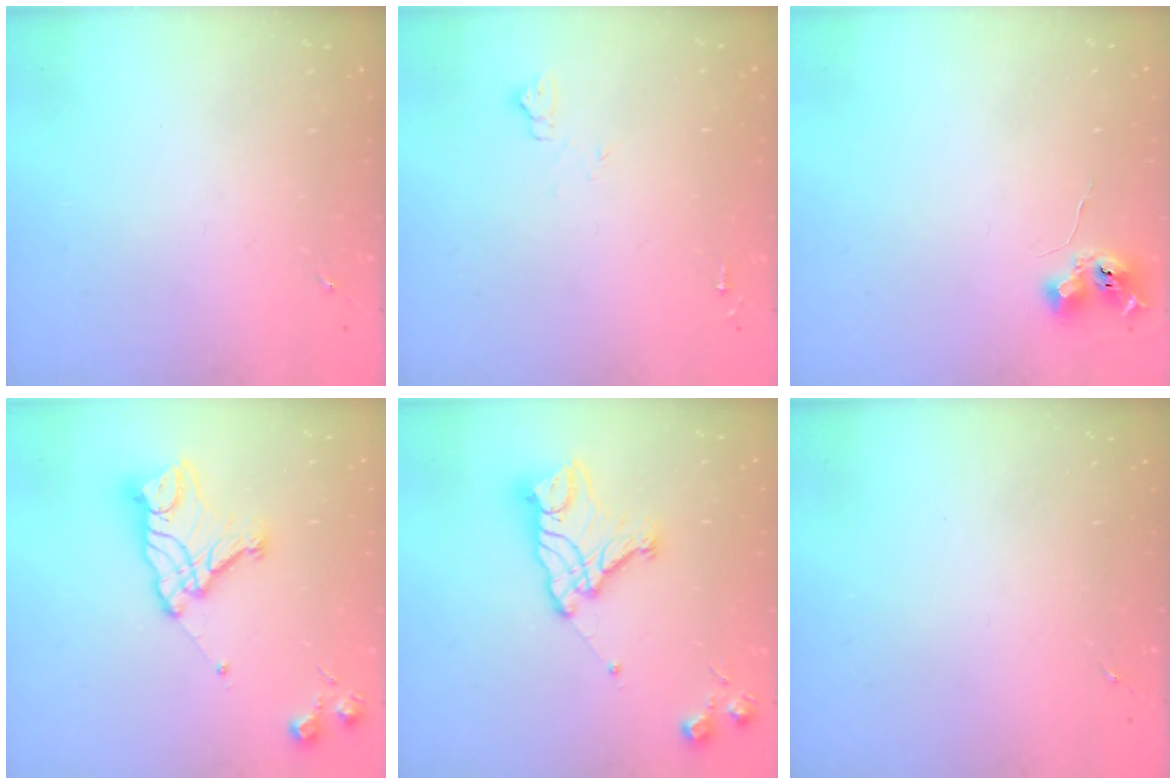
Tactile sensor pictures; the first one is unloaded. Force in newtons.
{"total": 5.4, "press": 5.4, "slide": 0.7}
{"total": 6.2, "press": 6.1, "slide": 0.8}
{"total": 15.7, "press": 15.6, "slide": 1.3}
{"total": 15.7, "press": 15.6, "slide": 1.3}
{"total": 0.0}